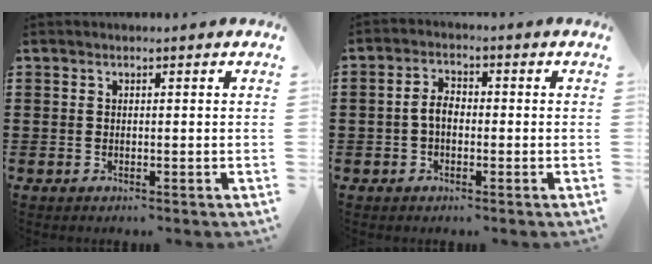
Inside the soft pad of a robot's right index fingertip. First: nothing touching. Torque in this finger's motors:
{"motor_torque": [0.84, -0.61, 0.39, 0.10]}